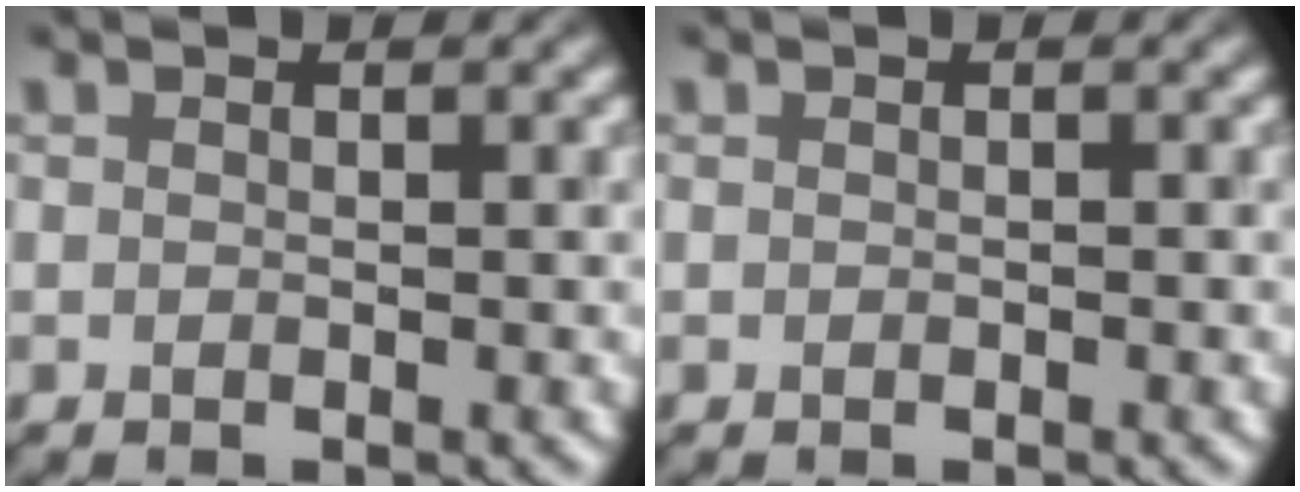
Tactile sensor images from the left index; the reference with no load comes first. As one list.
[{"total": 0.0}]